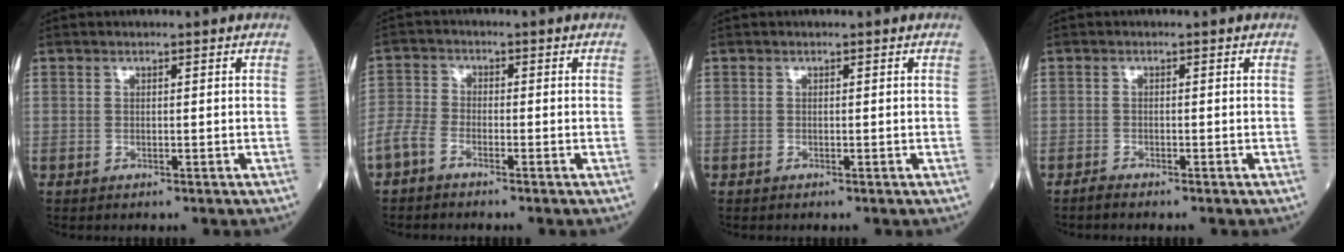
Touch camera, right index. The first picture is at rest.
{"total": 3.4, "force": [-2.5, 1.5, 1.8], "torque": [-0.047, 0.001, -0.057]}
{"total": 0.0}
{"total": 1.0, "force": [-0.9, -0.1, 0.2], "torque": [-0.008, -0.001, -0.020]}